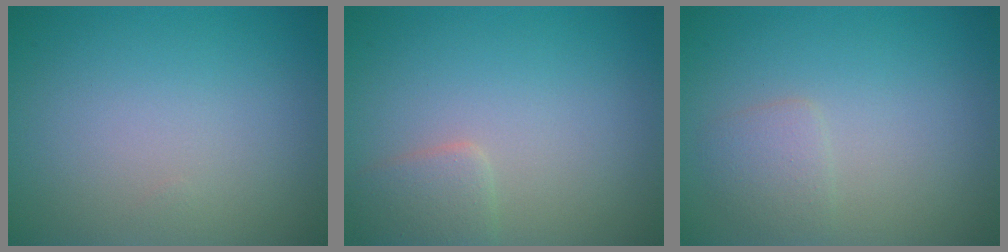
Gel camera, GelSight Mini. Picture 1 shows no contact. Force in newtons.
{"total": 1.9, "press": 1.9, "slide": 0.1}
{"total": 1.5, "press": 1.5, "slide": 0.1}